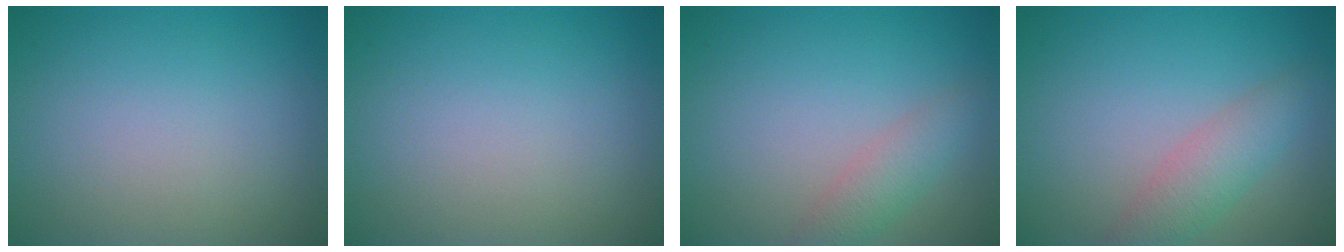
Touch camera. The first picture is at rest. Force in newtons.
{"total": 0.0}
{"total": 2.3, "press": 2.3, "slide": 0.0}
{"total": 3.2, "press": 3.2, "slide": 0.2}